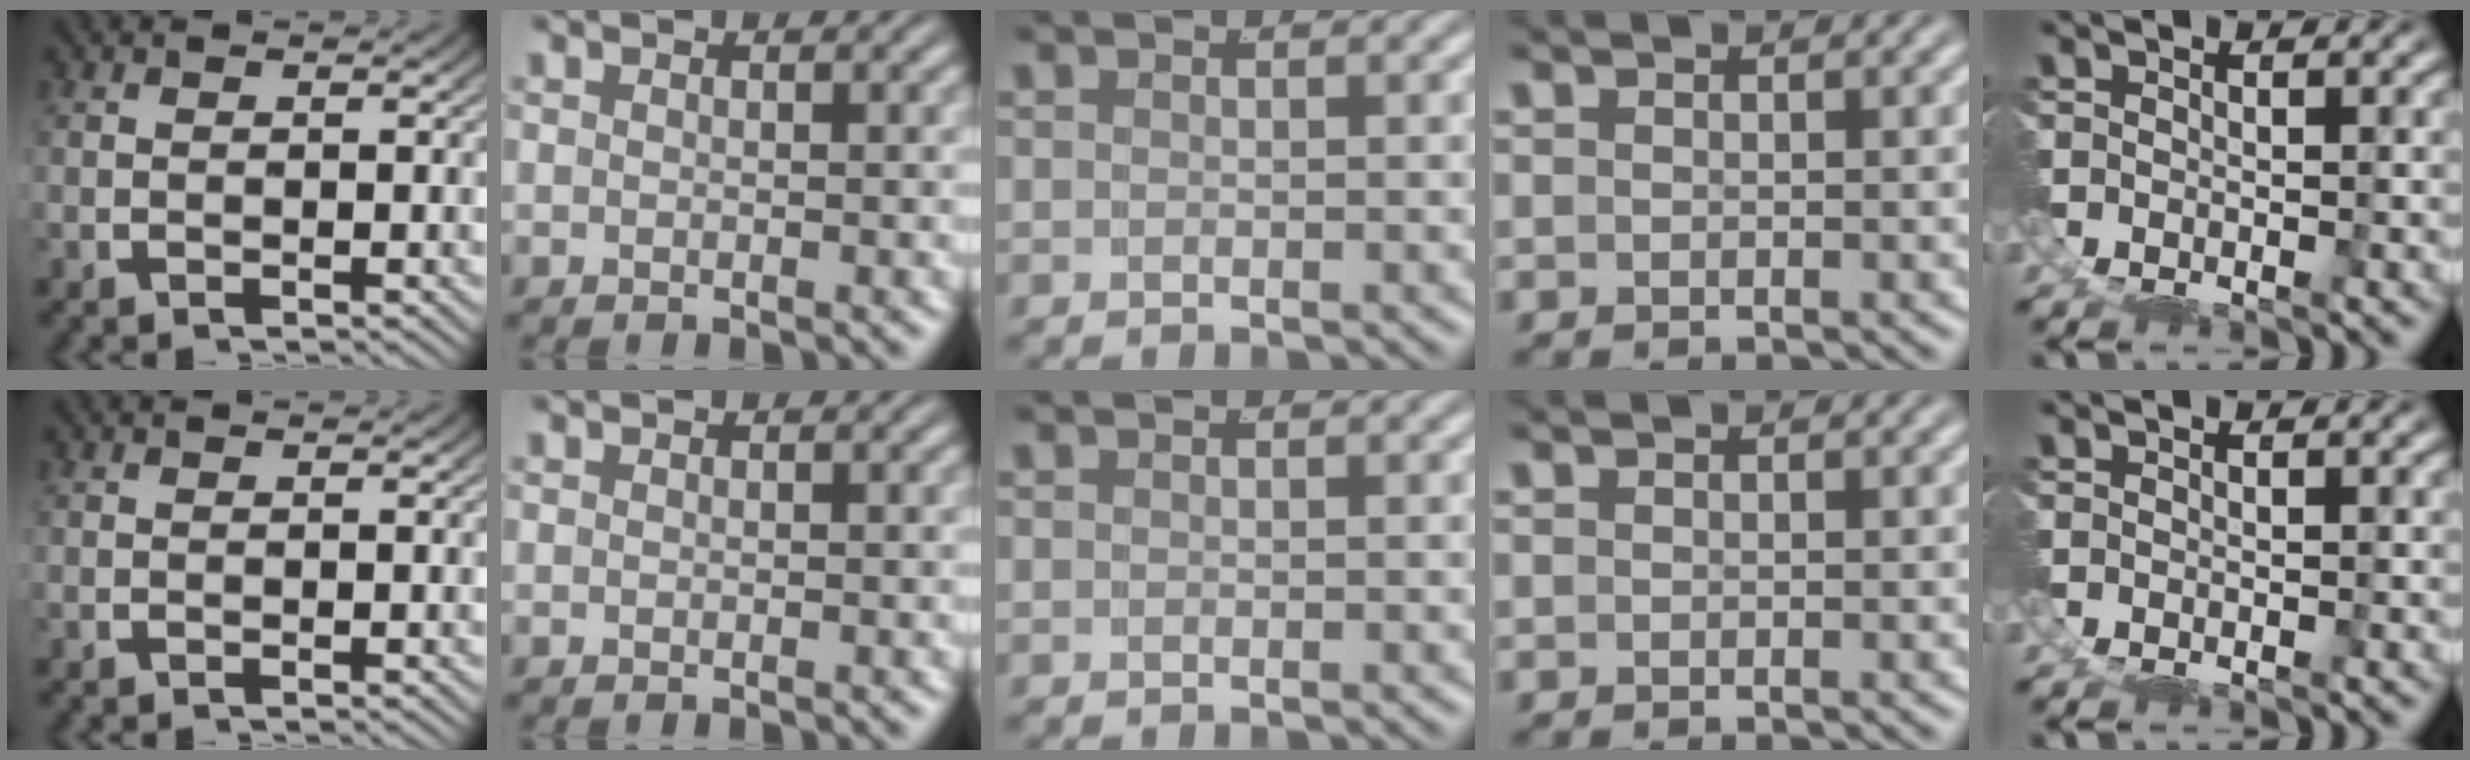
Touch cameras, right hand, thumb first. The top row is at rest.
{}